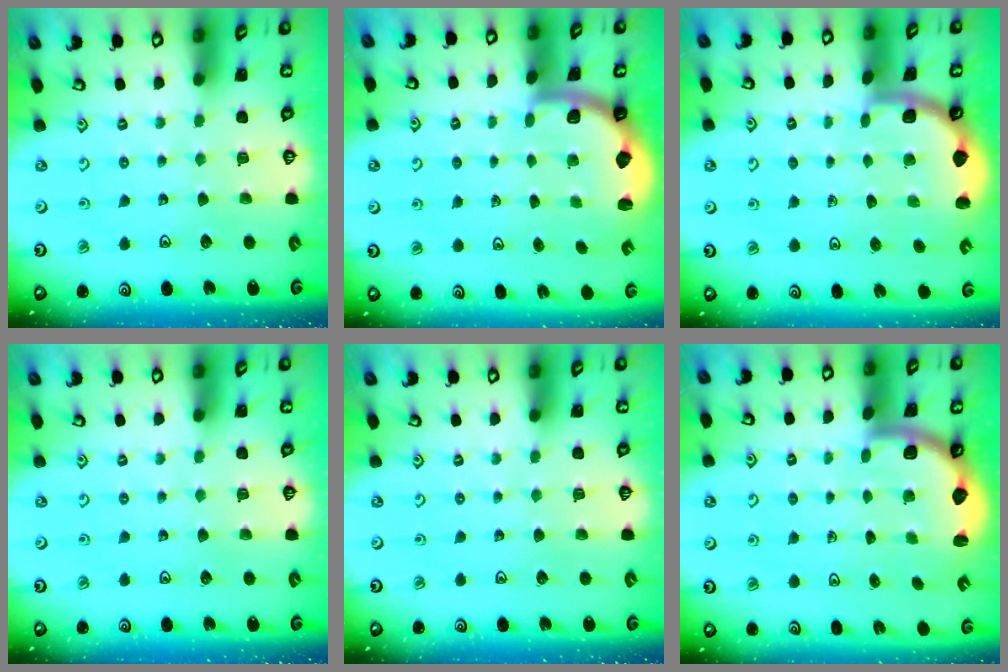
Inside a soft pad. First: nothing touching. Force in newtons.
{"total": 1.9, "press": 1.8, "slide": 0.5}
{"total": 1.7, "press": 1.7, "slide": 0.1}
{"total": 0.0}
{"total": 0.0}
{"total": 2.5, "press": 2.2, "slide": 1.1}